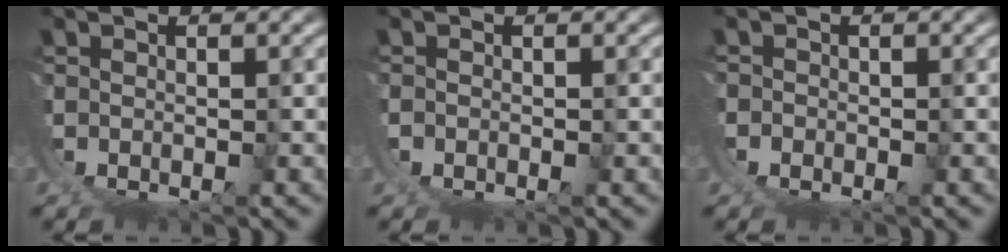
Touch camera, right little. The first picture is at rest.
{"total": 0.9, "force": [0.0, 0.8, 0.2], "torque": [-0.010, 0.001, -0.002]}
{"total": 2.3, "force": [-0.1, 2.2, 0.4], "torque": [-0.024, -0.005, -0.005]}